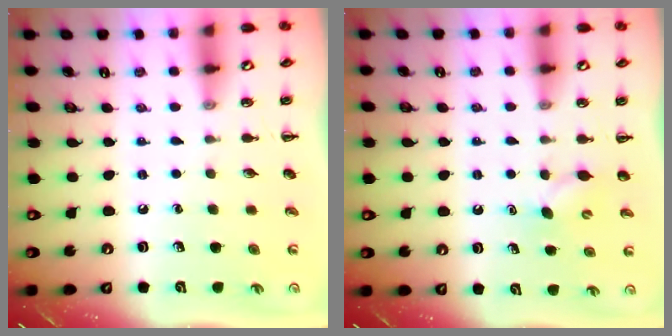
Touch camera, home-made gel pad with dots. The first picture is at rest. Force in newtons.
{"total": 3.9, "press": 3.7, "slide": 1.0}